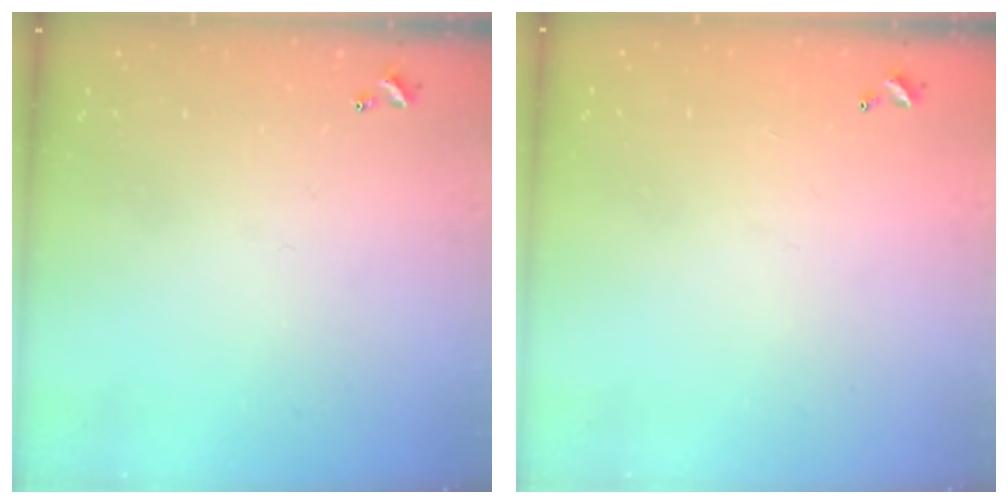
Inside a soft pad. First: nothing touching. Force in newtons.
{"total": 2.9, "press": 2.9, "slide": 0.1}